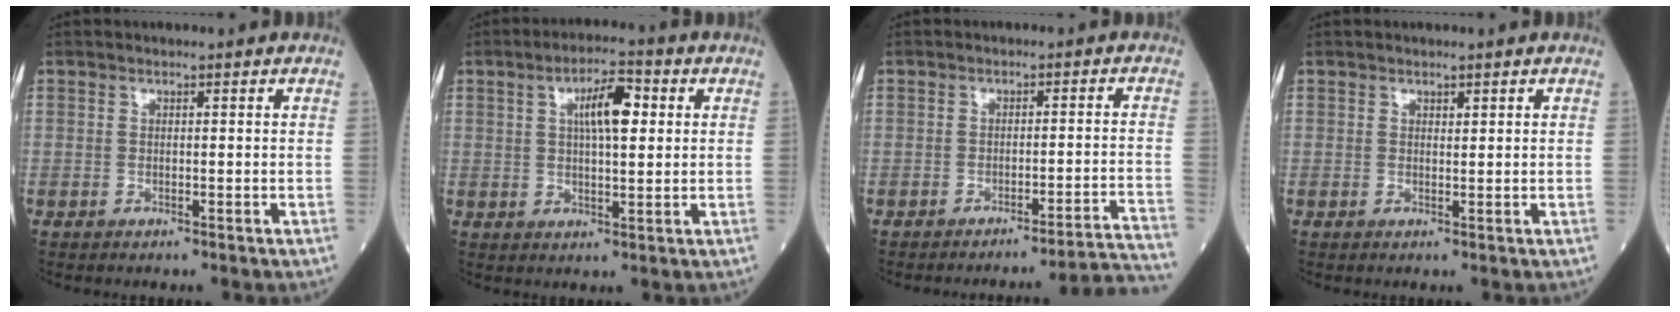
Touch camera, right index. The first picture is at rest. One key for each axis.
{"total": 7.0, "fx": 2.0, "fy": 1.8, "fz": 6.5, "tx": -0.109, "ty": 0.013, "tz": 0.032}
{"total": 11.2, "fx": -10.6, "fy": -3.1, "fz": 1.6, "tx": 0.016, "ty": -0.008, "tz": -0.133}
{"total": 0.6, "fx": 0.5, "fy": 0.2, "fz": 0.3, "tx": -0.003, "ty": -0.004, "tz": 0.007}